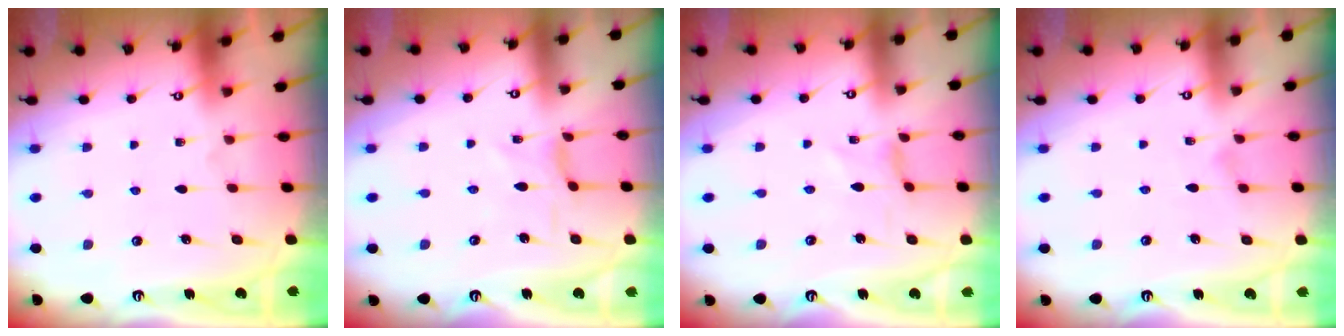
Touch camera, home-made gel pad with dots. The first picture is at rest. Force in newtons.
{"total": 0.9, "press": 0.8, "slide": 0.4}
{"total": 0.0}
{"total": 0.0}